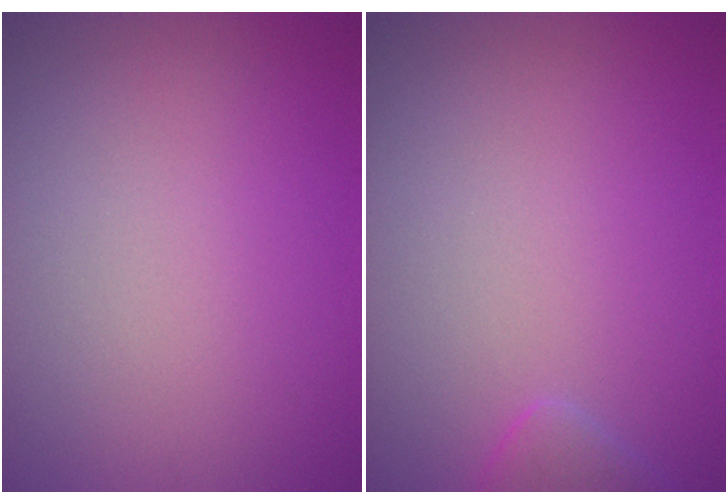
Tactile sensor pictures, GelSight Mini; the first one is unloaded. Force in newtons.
{"total": 1.5, "press": 1.5, "slide": 0.2}